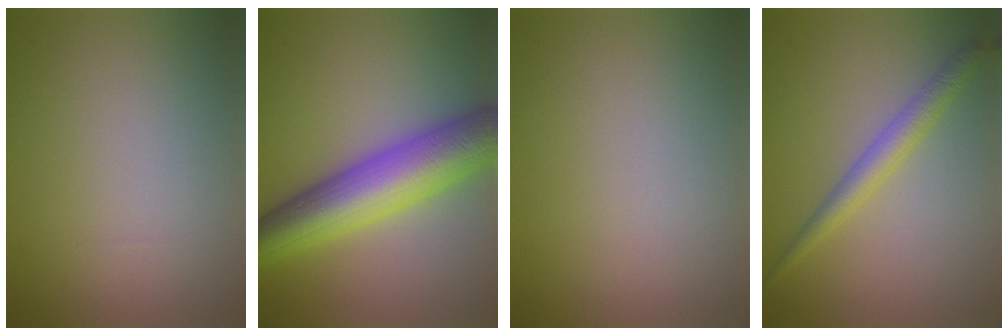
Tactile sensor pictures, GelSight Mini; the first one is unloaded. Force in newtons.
{"total": 9.6, "press": 9.6, "slide": 0.3}
{"total": 0.0}
{"total": 2.4, "press": 2.4, "slide": 0.1}